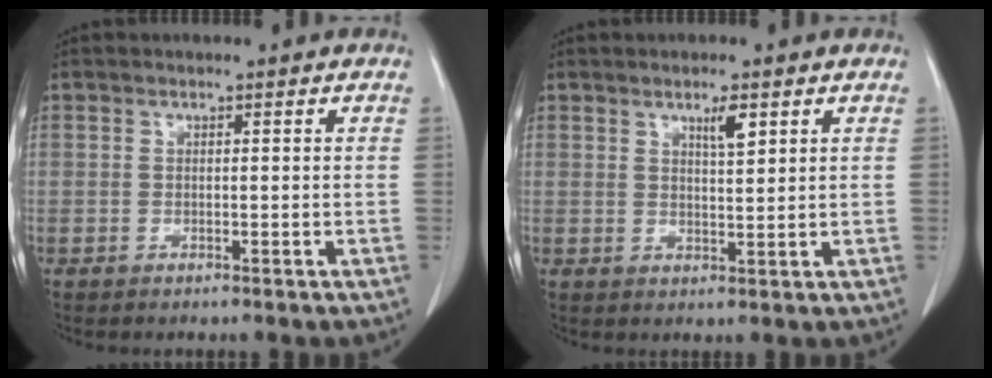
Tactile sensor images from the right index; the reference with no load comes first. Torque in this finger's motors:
{"motor_torque": [0.06, 0.05, 0.01, 0.02]}